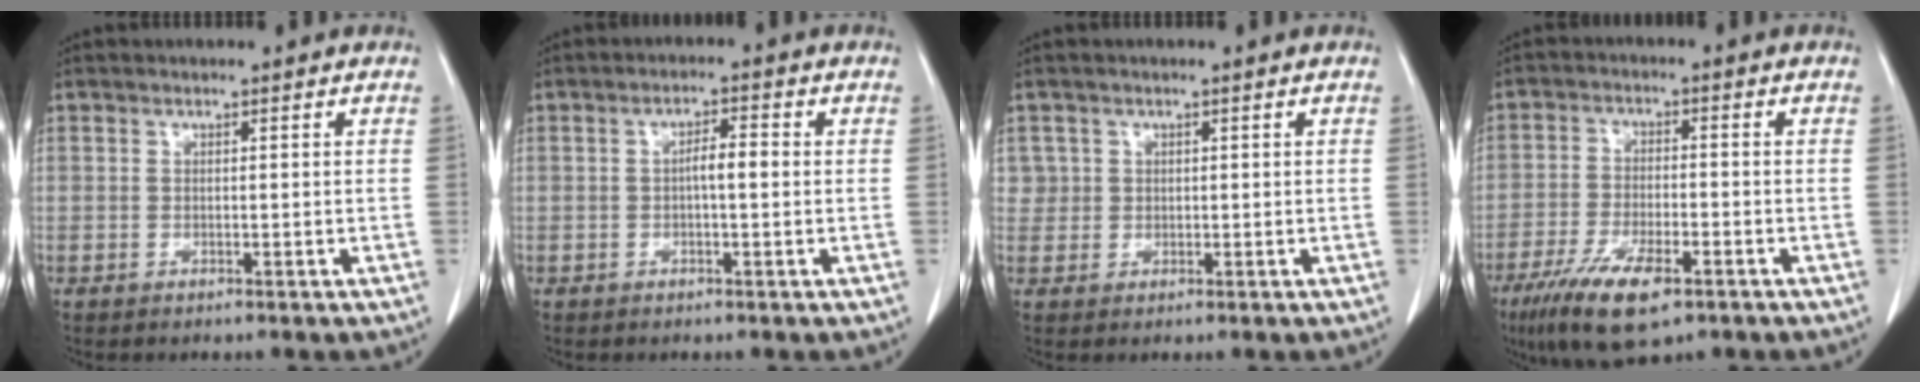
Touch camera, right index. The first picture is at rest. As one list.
[{"total": 3.0, "force": [-0.1, 0.7, 2.9], "torque": [-0.049, 0.007, -0.003]}, {"total": 2.1, "force": [0.7, 2.0, -0.2], "torque": [0.021, 0.002, 0.007]}, {"total": 10.3, "force": [-6.0, 2.9, 7.8], "torque": [-0.146, -0.019, -0.101]}]